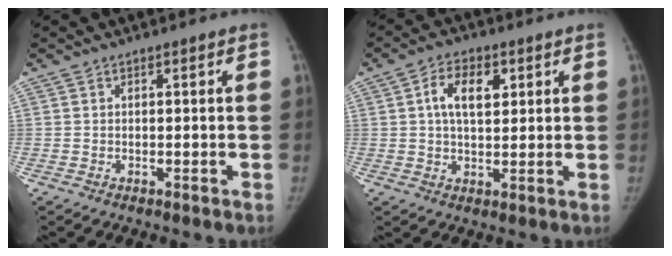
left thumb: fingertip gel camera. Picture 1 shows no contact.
{"total": 7.2, "force": [2.2, 4.1, 5.5], "torque": [-0.080, 0.000, 0.036]}